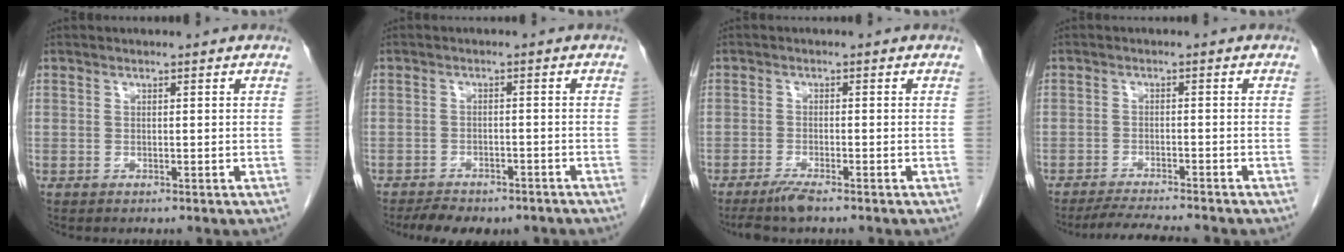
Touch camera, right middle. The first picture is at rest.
{"total": 8.4, "force": [-6.9, 3.1, 3.5], "torque": [-0.050, 0.003, -0.091]}
{"total": 3.1, "force": [-2.5, 0.0, 1.8], "torque": [-0.040, -0.007, -0.050]}
{"total": 7.2, "force": [-6.7, -0.1, 2.7], "torque": [-0.041, -0.014, -0.108]}